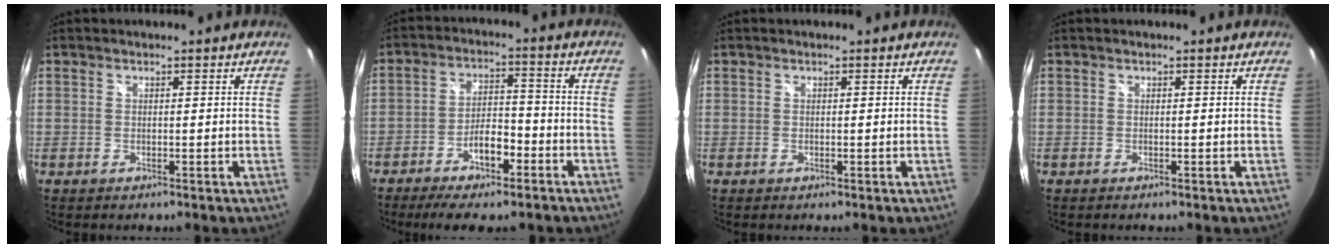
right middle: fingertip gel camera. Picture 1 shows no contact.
{"total": 10.0, "force": [-6.4, 3.5, 6.8], "torque": [-0.138, 0.008, -0.103]}
{"total": 0.0}
{"total": 0.0}